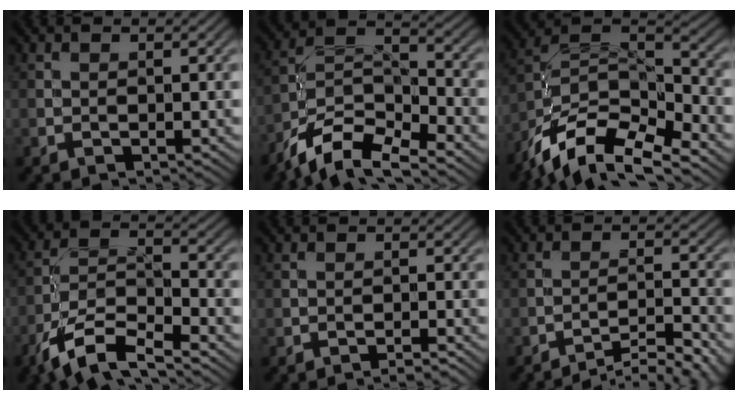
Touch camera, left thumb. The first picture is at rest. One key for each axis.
{"total": 10.5, "fx": -7.9, "fy": 3.5, "fz": 6.1, "tx": -0.113, "ty": -0.007, "tz": -0.162}
{"total": 14.5, "fx": -10.1, "fy": 5.8, "fz": 8.7, "tx": -0.198, "ty": -0.013, "tz": -0.181}
{"total": 9.7, "fx": -6.7, "fy": 3.1, "fz": 6.2, "tx": -0.118, "ty": -0.007, "tz": -0.142}
{"total": 1.3, "fx": -1.2, "fy": -0.1, "fz": 0.5, "tx": -0.008, "ty": 0.004, "tz": -0.023}
{"total": 7.4, "fx": -6.3, "fy": 1.1, "fz": 3.8, "tx": -0.063, "ty": 0.009, "tz": -0.090}